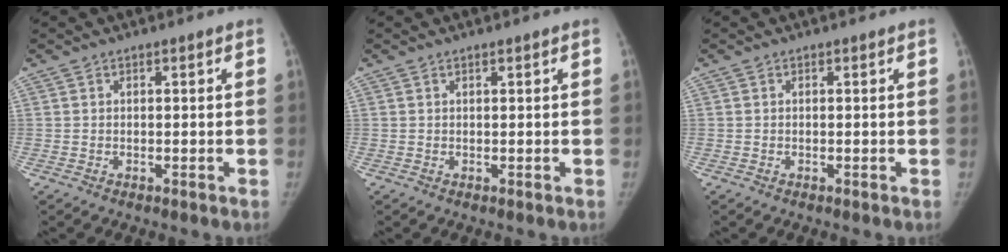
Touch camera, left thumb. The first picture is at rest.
{"total": 0.5, "force": [0.4, 0.0, 0.3], "torque": [-0.007, -0.002, 0.008]}
{"total": 0.0}